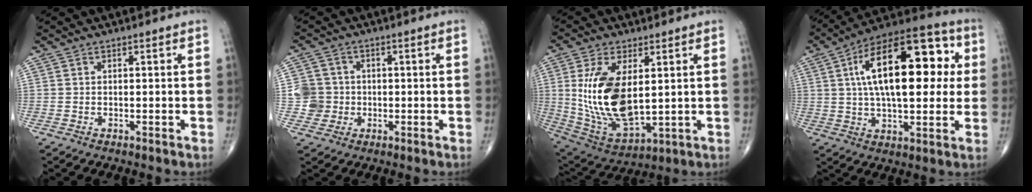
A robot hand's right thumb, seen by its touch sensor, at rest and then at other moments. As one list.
[{"total": 5.0, "force": [-0.4, 4.9, 0.3], "torque": [0.023, 0.010, -0.012]}, {"total": 17.2, "force": [2.3, 8.6, 14.8], "torque": [-0.285, -0.022, 0.064]}, {"total": 23.9, "force": [4.6, 11.0, 20.7], "torque": [-0.306, 0.019, 0.061]}]